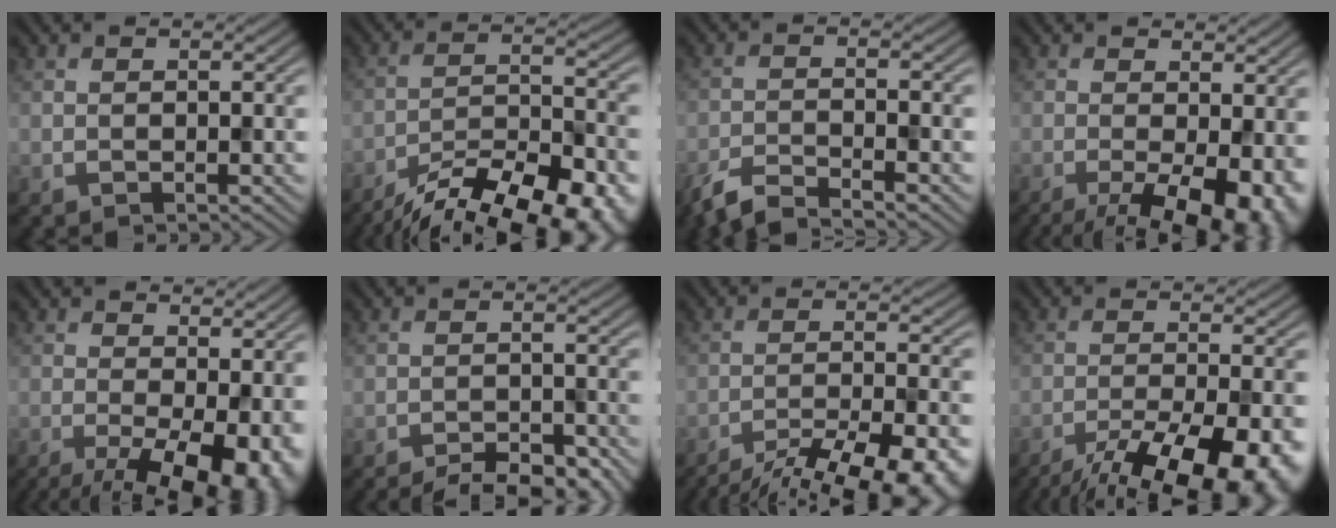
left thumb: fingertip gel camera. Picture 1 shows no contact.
{"total": 16.3, "force": [-13.0, 5.0, 8.4], "torque": [-0.140, -0.031, -0.184]}
{"total": 5.0, "force": [-4.3, 0.8, 2.5], "torque": [-0.046, -0.005, -0.093]}
{"total": 11.6, "force": [-4.6, 4.3, 9.8], "torque": [-0.157, -0.019, -0.060]}
{"total": 12.9, "force": [-4.3, 5.4, 10.9], "torque": [-0.171, -0.022, -0.050]}
{"total": 7.0, "force": [-5.9, 1.8, 3.1], "torque": [-0.051, -0.001, -0.081]}
{"total": 15.4, "force": [-12.6, 3.6, 8.1], "torque": [-0.116, -0.017, -0.164]}
{"total": 15.5, "force": [-10.9, 4.2, 10.1], "torque": [-0.157, -0.035, -0.146]}